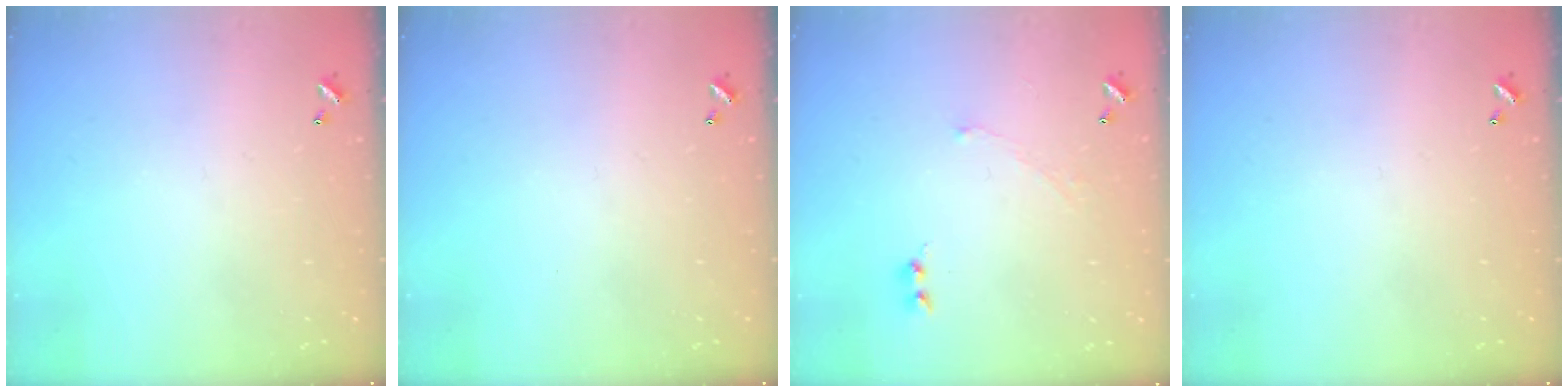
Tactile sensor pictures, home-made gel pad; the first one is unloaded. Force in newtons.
{"total": 0.0}
{"total": 2.1, "press": 2.0, "slide": 0.7}
{"total": 0.0}